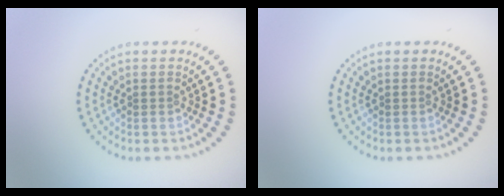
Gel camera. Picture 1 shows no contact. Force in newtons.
{"total": 0.0}